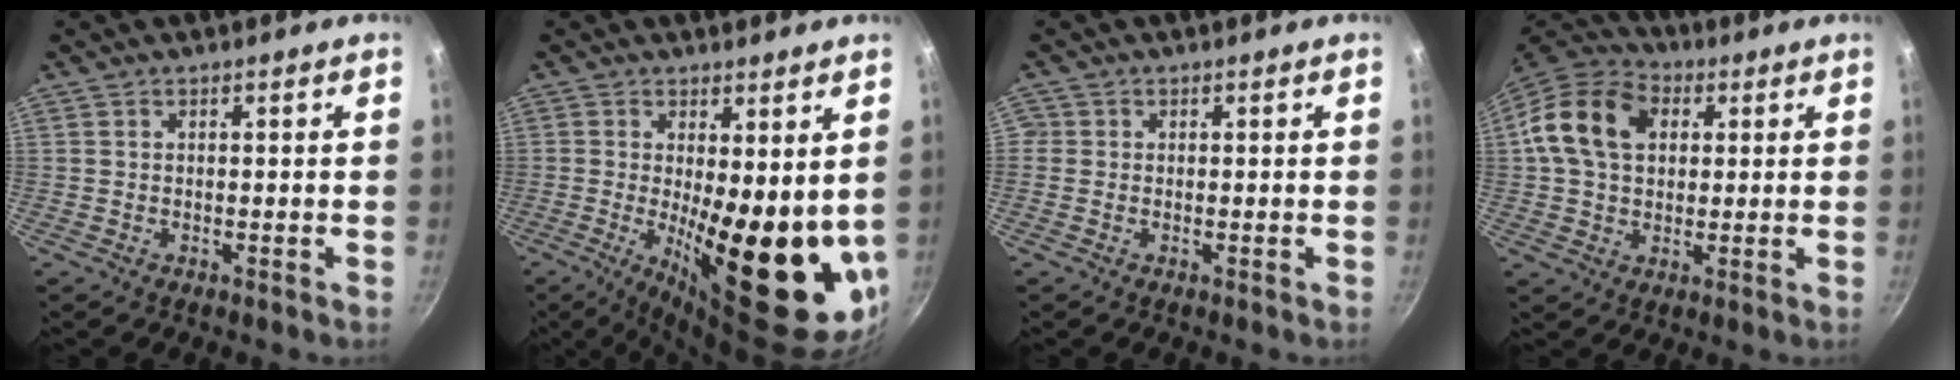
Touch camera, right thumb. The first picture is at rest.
{"total": 19.4, "force": [-0.4, 6.7, 18.2], "torque": [-0.223, -0.042, 0.007]}
{"total": 0.9, "force": [-0.1, 0.9, 0.1], "torque": [0.002, 0.002, -0.006]}
{"total": 14.5, "force": [3.2, 10.6, 9.3], "torque": [-0.152, 0.019, 0.041]}